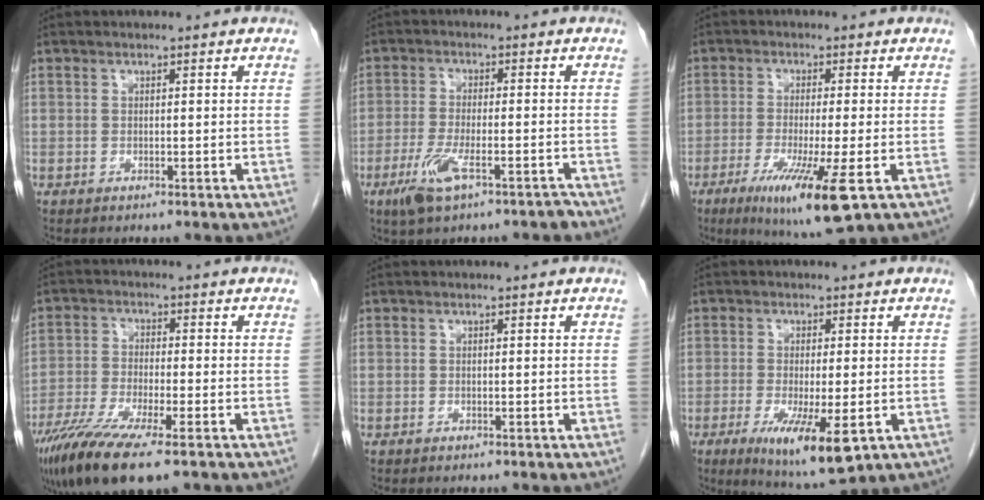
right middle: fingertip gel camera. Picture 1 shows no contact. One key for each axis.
{"total": 6.7, "fx": -4.1, "fy": 1.4, "fz": 5.1, "tx": -0.104, "ty": -0.010, "tz": -0.070}
{"total": 11.0, "fx": -5.0, "fy": -0.3, "fz": 9.8, "tx": -0.176, "ty": -0.039, "tz": -0.081}
{"total": 11.2, "fx": -7.4, "fy": 1.4, "fz": 8.3, "tx": -0.154, "ty": -0.026, "tz": -0.125}
{"total": 0.0}
{"total": 9.8, "fx": -3.7, "fy": 1.9, "fz": 8.9, "tx": -0.149, "ty": -0.028, "tz": -0.052}